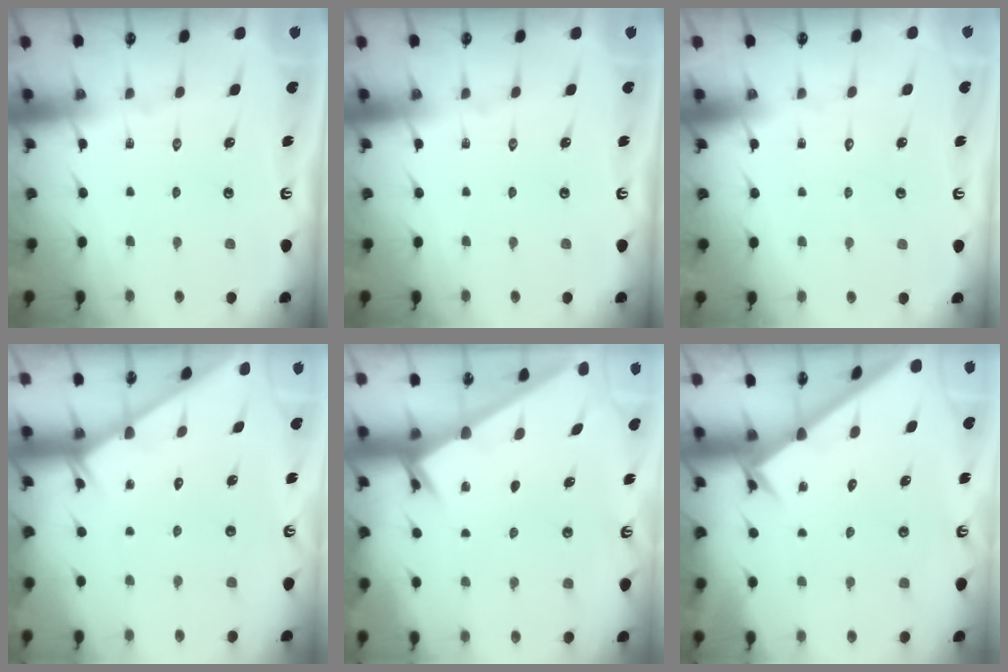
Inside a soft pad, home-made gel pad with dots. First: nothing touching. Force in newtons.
{"total": 0.0}
{"total": 1.7, "press": 1.7, "slide": 0.1}
{"total": 2.9, "press": 2.9, "slide": 0.1}
{"total": 2.4, "press": 2.4, "slide": 0.2}
{"total": 2.2, "press": 2.2, "slide": 0.2}